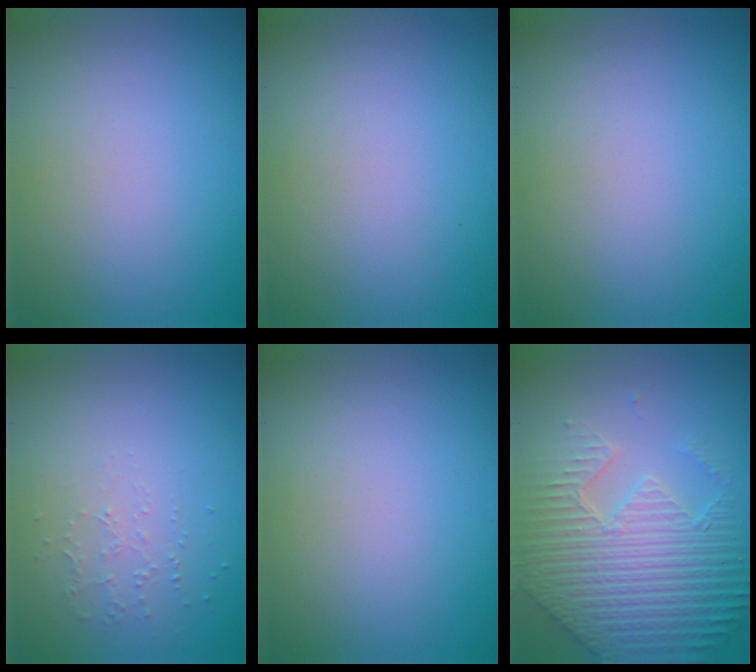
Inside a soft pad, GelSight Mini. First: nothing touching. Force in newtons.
{"total": 0.0}
{"total": 0.0}
{"total": 0.8, "press": 0.5, "slide": 0.6}
{"total": 0.0}
{"total": 7.1, "press": 5.5, "slide": 4.5}